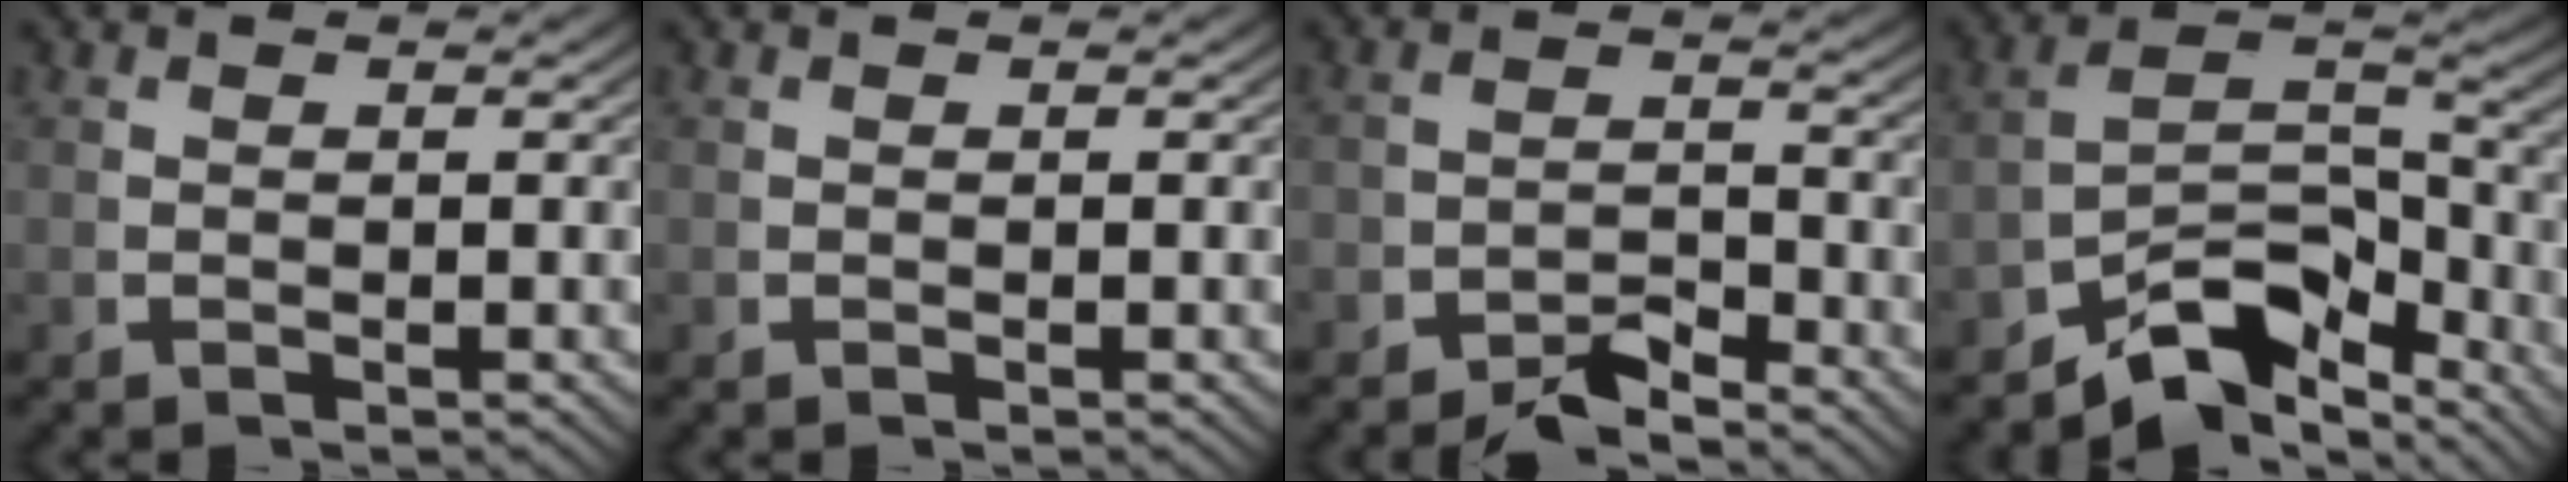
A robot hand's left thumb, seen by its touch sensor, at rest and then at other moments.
{"total": 0.0}
{"total": 4.1, "force": [-3.6, 1.5, 1.2], "torque": [-0.002, -0.015, -0.064]}
{"total": 8.7, "force": [-3.8, 4.8, 6.2], "torque": [-0.108, -0.033, -0.052]}